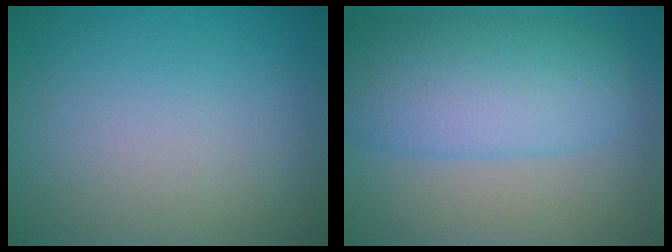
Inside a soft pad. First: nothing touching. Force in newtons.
{"total": 8.2, "press": 8.2, "slide": 0.2}